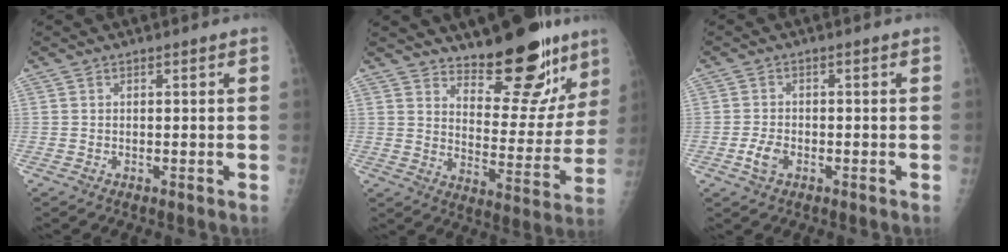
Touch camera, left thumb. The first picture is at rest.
{"total": 16.9, "force": [12.8, 6.1, 9.2], "torque": [-0.072, -0.104, 0.187]}
{"total": 3.2, "force": [-1.3, 2.0, 2.2], "torque": [-0.045, 0.007, -0.025]}